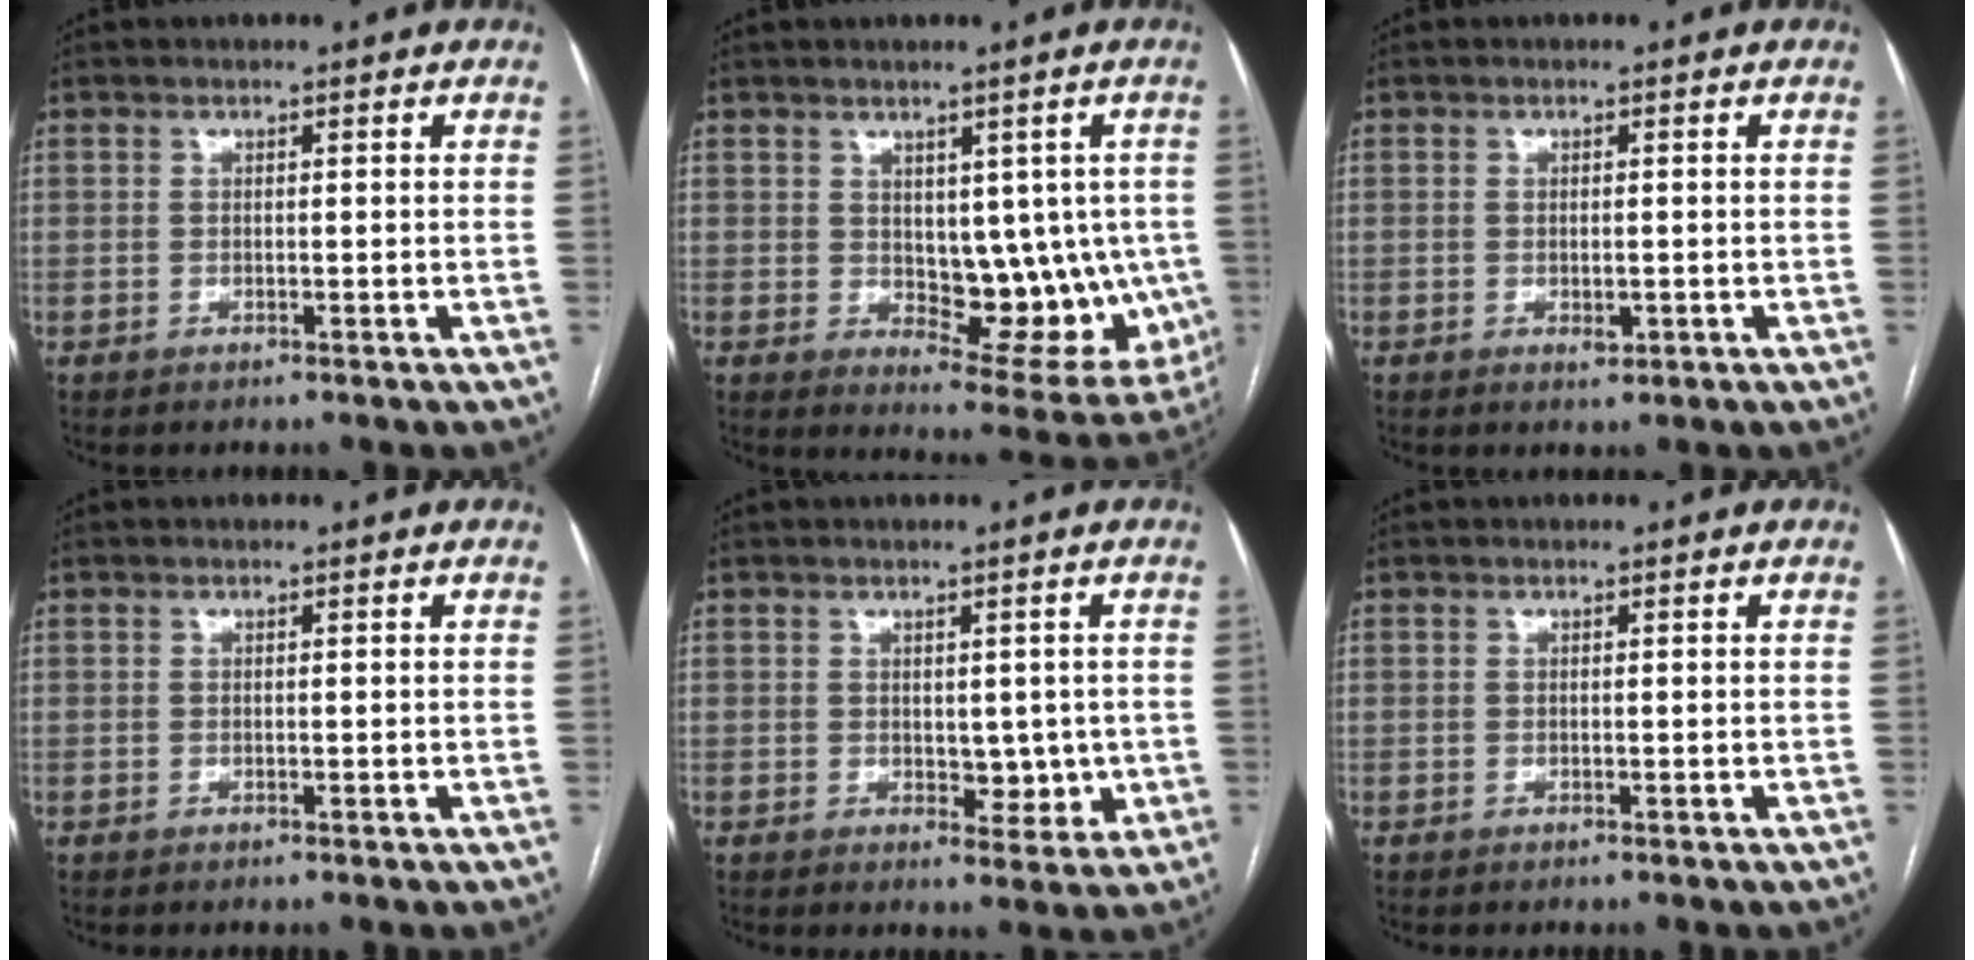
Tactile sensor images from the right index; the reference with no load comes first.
{"total": 12.1, "force": [-0.1, 6.3, 10.4], "torque": [-0.112, 0.001, 0.021]}
{"total": 1.5, "force": [-0.4, 0.7, 1.2], "torque": [-0.021, -0.003, -0.002]}
{"total": 0.0}
{"total": 4.2, "force": [-0.1, 2.6, 3.3], "torque": [-0.034, -0.002, 0.008]}
{"total": 0.0}